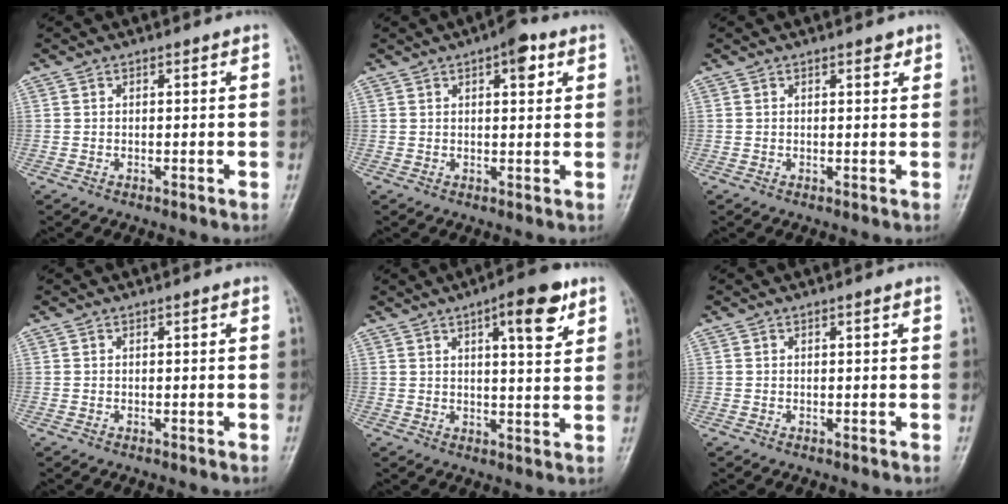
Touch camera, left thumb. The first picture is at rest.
{"total": 5.0, "force": [2.4, 2.0, 3.9], "torque": [-0.039, -0.004, 0.027]}
{"total": 1.1, "force": [0.7, 0.4, 0.7], "torque": [-0.007, -0.003, 0.010]}
{"total": 0.0}
{"total": 9.1, "force": [4.6, 2.6, 7.4], "torque": [-0.090, -0.020, 0.063]}
{"total": 0.0}